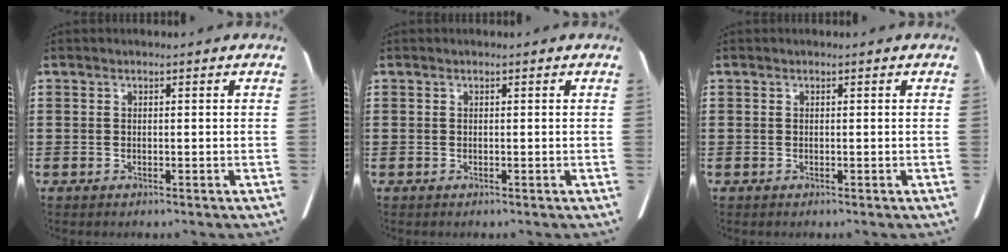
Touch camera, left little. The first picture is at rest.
{"total": 0.0}
{"total": 0.0}